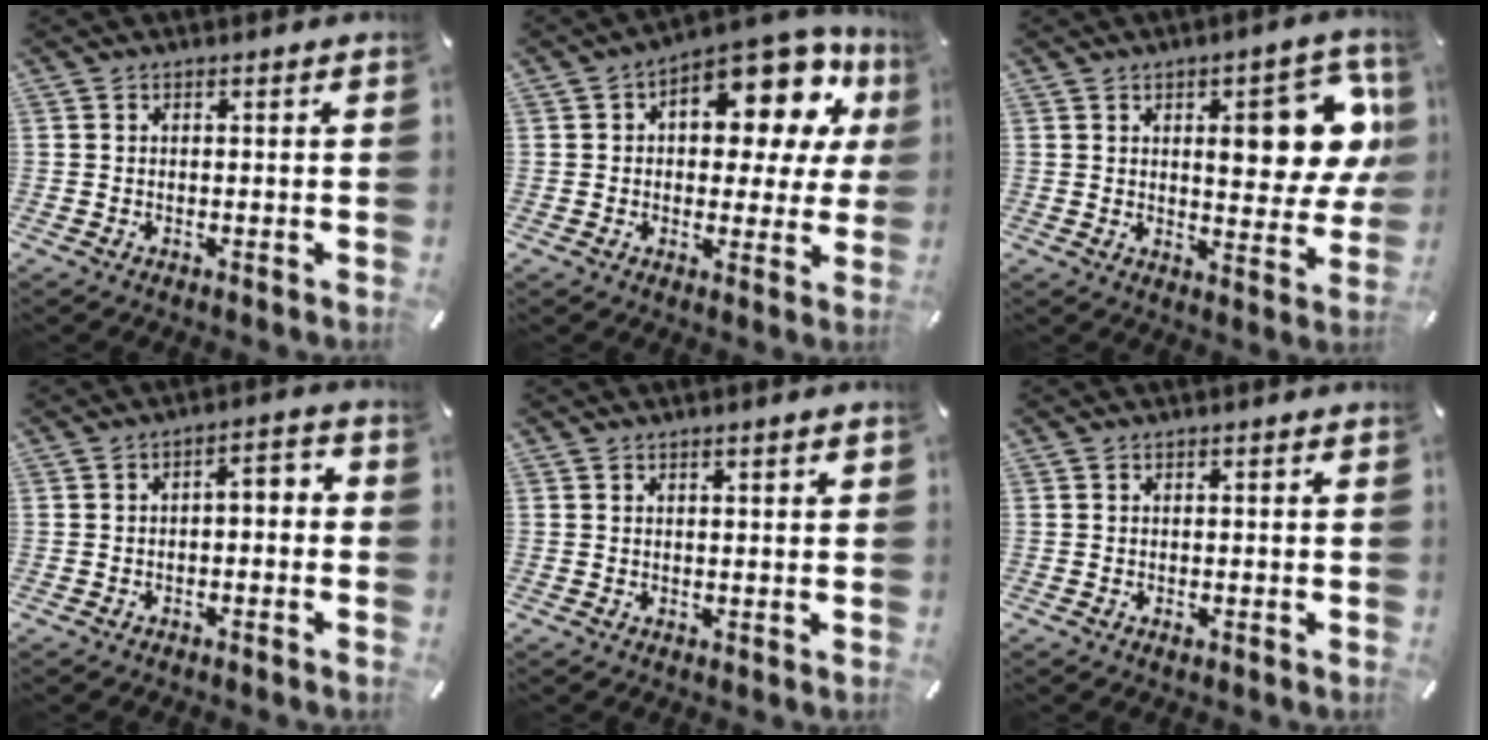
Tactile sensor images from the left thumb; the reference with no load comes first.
{"total": 15.7, "force": [8.3, 7.5, 11.0], "torque": [-0.142, -0.068, 0.135]}
{"total": 16.3, "force": [5.1, 6.7, 13.9], "torque": [-0.171, -0.017, 0.078]}
{"total": 4.1, "force": [-2.2, 2.0, 2.8], "torque": [-0.049, 0.022, -0.045]}
{"total": 1.3, "force": [0.7, 0.3, 1.1], "torque": [-0.021, 0.001, 0.012]}
{"total": 0.8, "force": [-0.3, 0.3, 0.7], "torque": [-0.013, -0.004, -0.003]}